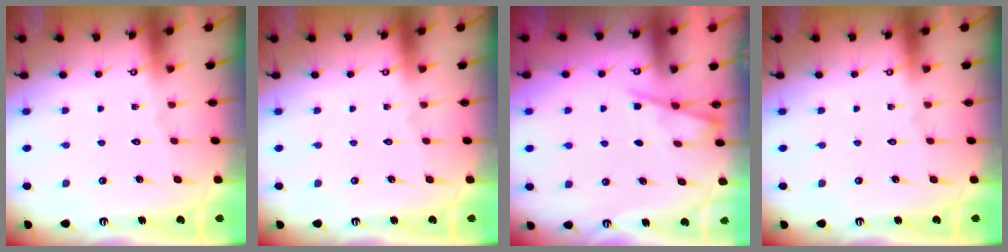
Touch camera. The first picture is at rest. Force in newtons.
{"total": 0.0}
{"total": 4.9, "press": 4.8, "slide": 0.7}
{"total": 0.0}